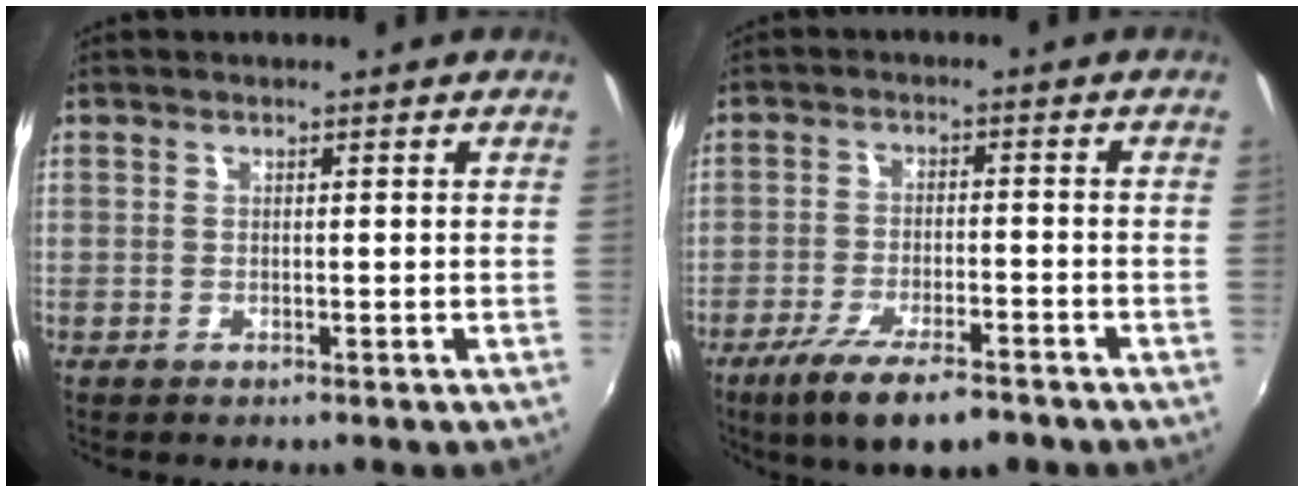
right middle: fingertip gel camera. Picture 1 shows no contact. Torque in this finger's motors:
{"motor_torque": [1.18, -0.96, 0.14, 0.10]}